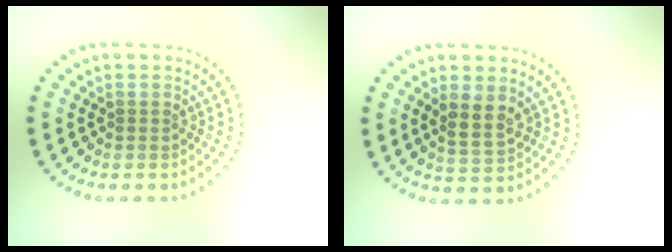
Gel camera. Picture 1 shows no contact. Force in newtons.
{"total": 2.5, "press": 2.4, "slide": 0.8}